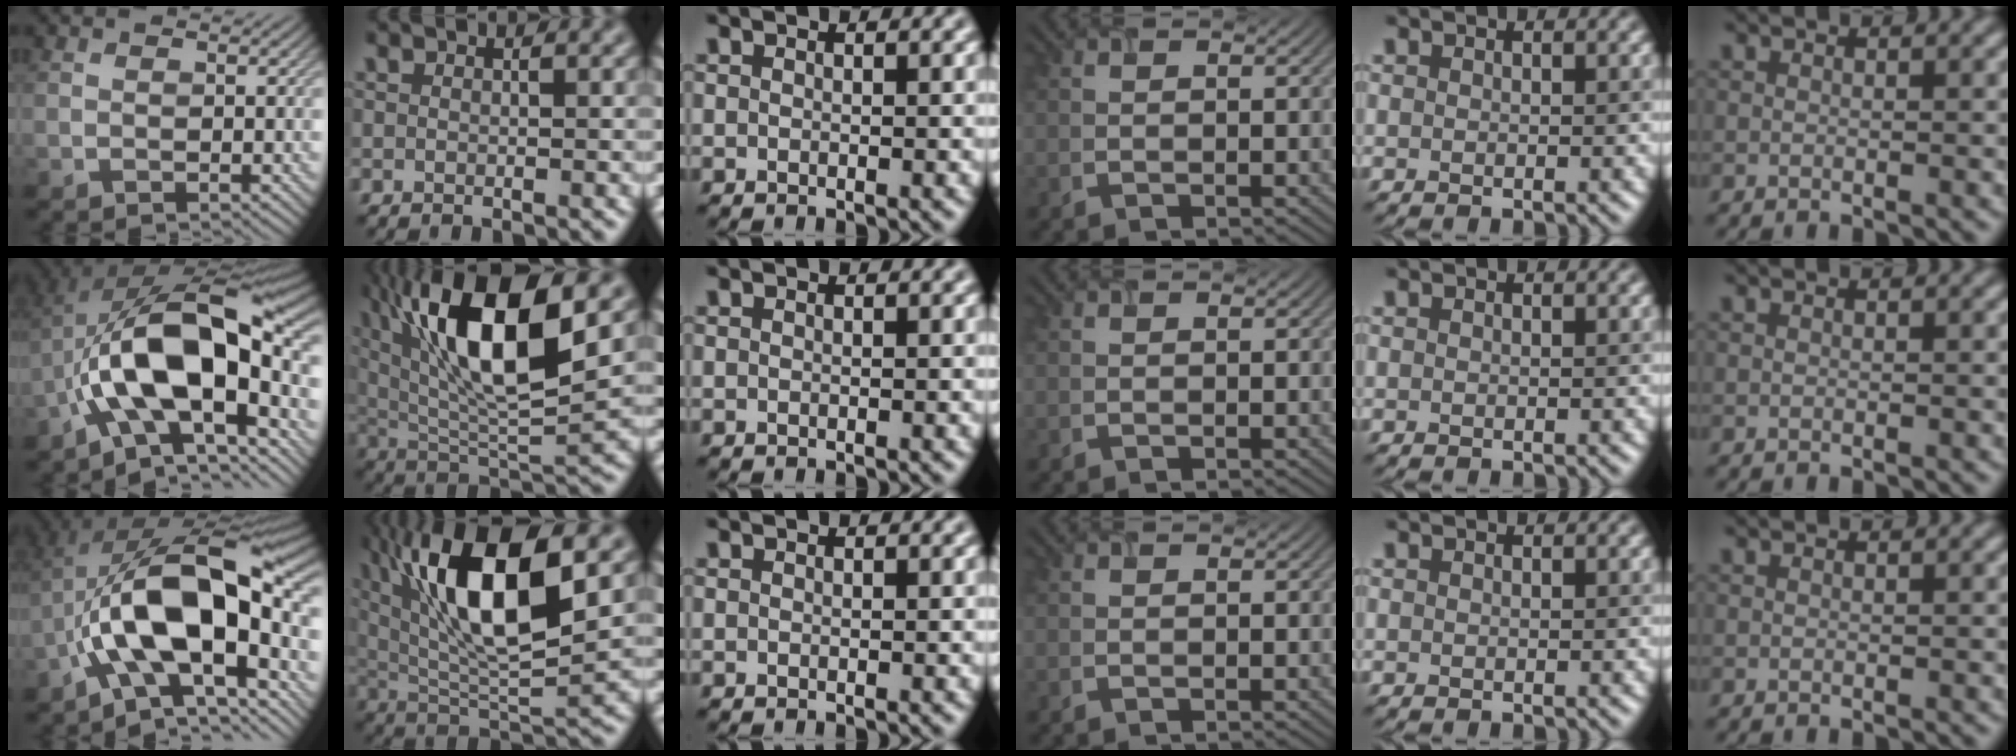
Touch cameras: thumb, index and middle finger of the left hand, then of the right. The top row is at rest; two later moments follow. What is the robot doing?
{"motion": "open", "object": "airpods case & airpods"}